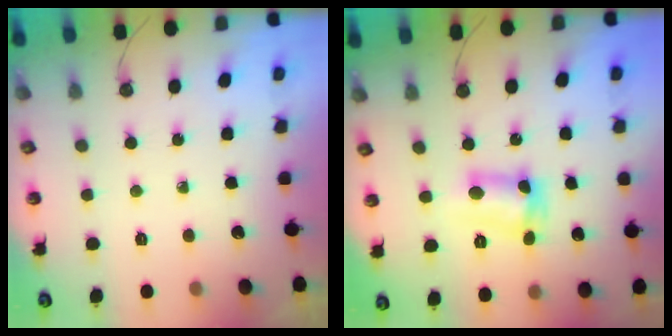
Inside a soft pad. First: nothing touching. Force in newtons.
{"total": 9.1, "press": 8.4, "slide": 3.5}